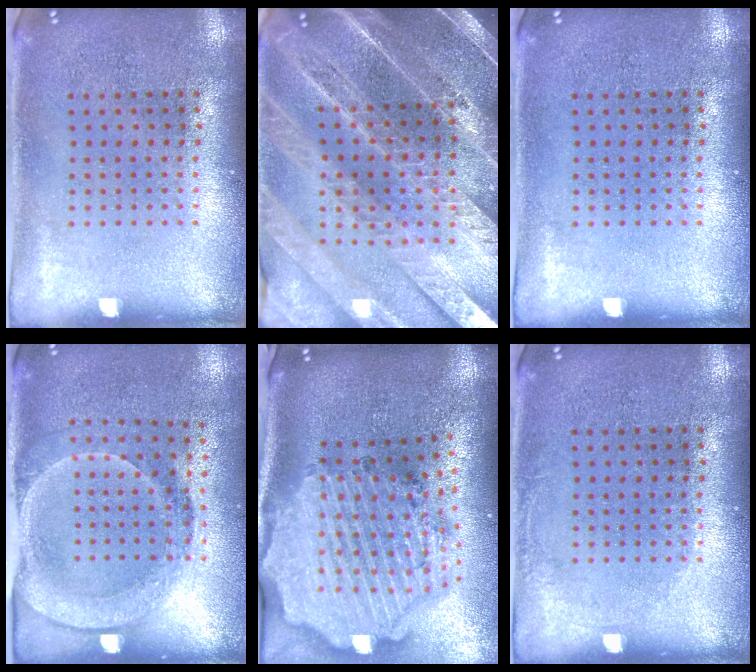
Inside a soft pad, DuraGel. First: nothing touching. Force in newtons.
{"total": 5.1, "press": 4.4, "slide": 2.6}
{"total": 0.0}
{"total": 1.8, "press": 1.5, "slide": 1.1}
{"total": 4.0, "press": 3.3, "slide": 2.3}
{"total": 0.7, "press": 0.7, "slide": 0.1}